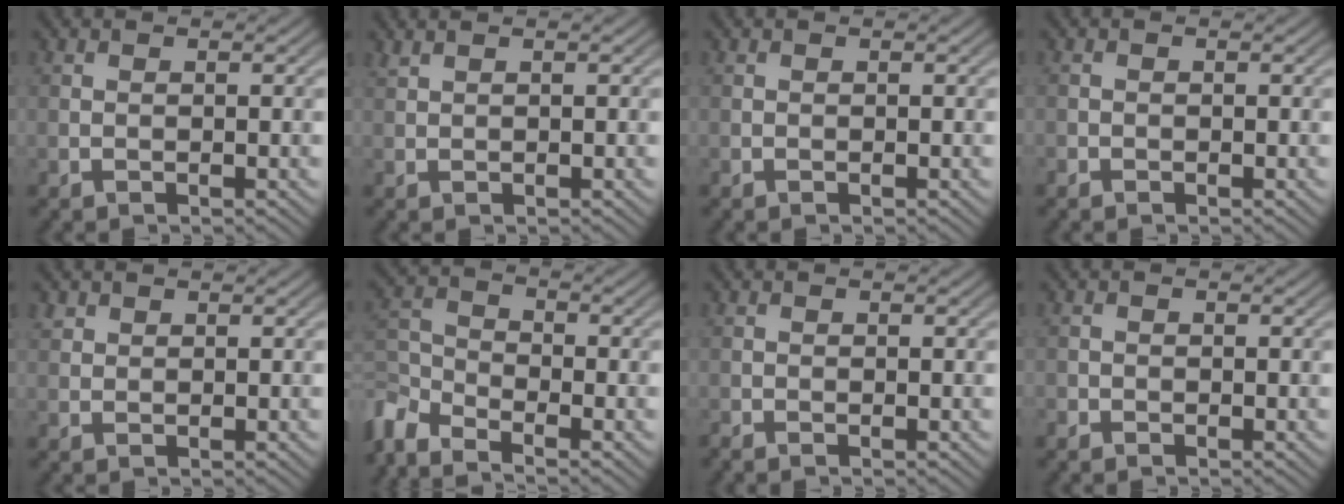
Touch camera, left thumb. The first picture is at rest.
{"total": 1.0, "force": [0.9, 0.0, 0.4], "torque": [-0.014, 0.007, 0.021]}
{"total": 0.0}
{"total": 0.5, "force": [-0.4, 0.4, 0.0], "torque": [0.000, -0.002, -0.008]}
{"total": 1.1, "force": [0.9, 0.7, 0.2], "torque": [-0.005, 0.002, 0.020]}
{"total": 6.6, "force": [-4.9, 2.9, 3.3], "torque": [-0.082, -0.013, -0.112]}
{"total": 0.6, "force": [-0.6, 0.1, 0.2], "torque": [-0.005, -0.003, -0.013]}
{"total": 0.8, "force": [-0.6, 0.6, 0.1], "torque": [0.000, -0.002, -0.014]}